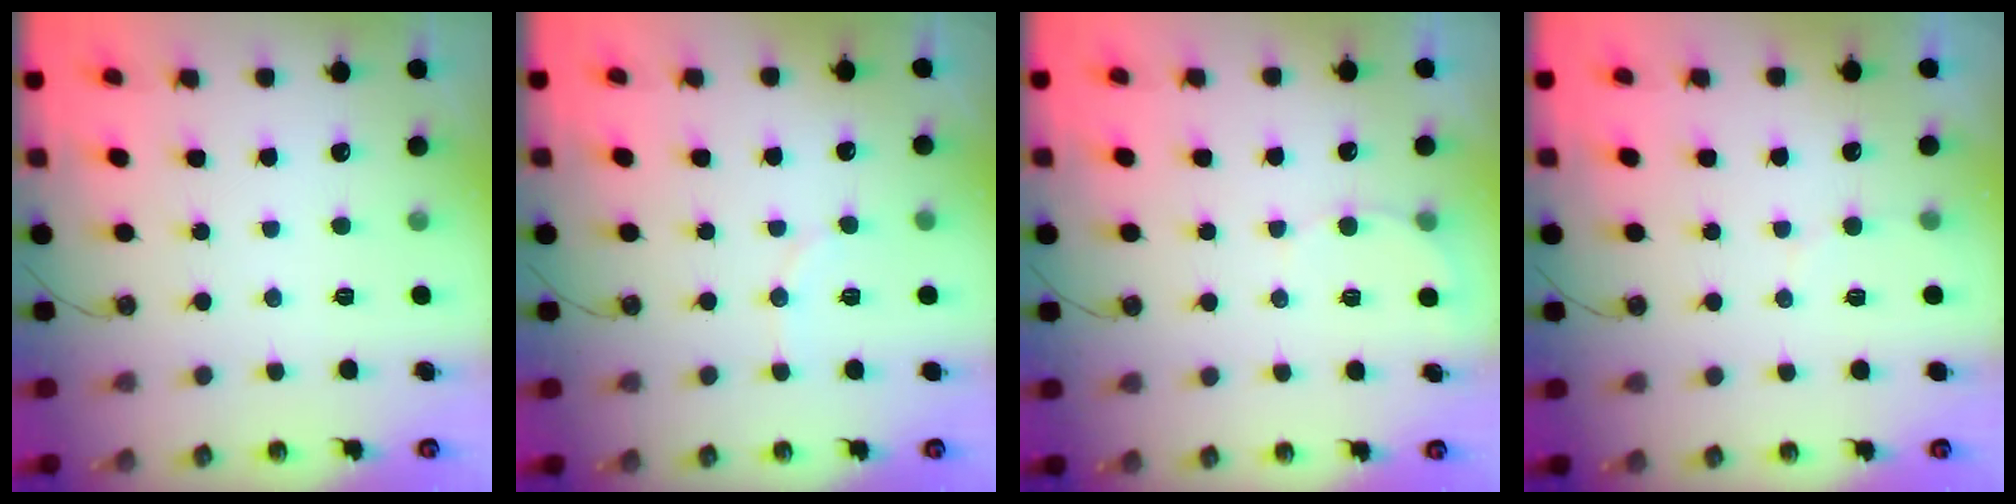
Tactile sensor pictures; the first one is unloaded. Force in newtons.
{"total": 5.5, "press": 5.4, "slide": 0.8}
{"total": 4.4, "press": 4.4, "slide": 0.4}
{"total": 2.5, "press": 2.5, "slide": 0.1}